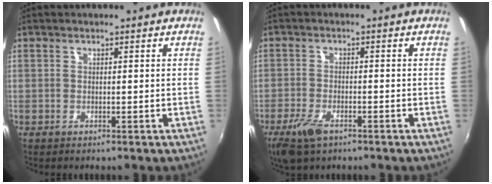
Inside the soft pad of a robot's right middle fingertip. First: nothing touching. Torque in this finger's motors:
{"motor_torque": [0.32, -0.27, 0.11, 0.08]}